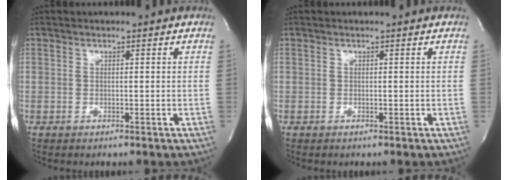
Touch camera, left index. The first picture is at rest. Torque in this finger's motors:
{"motor_torque": [-0.03, 0.11, 0.01, 0.00]}